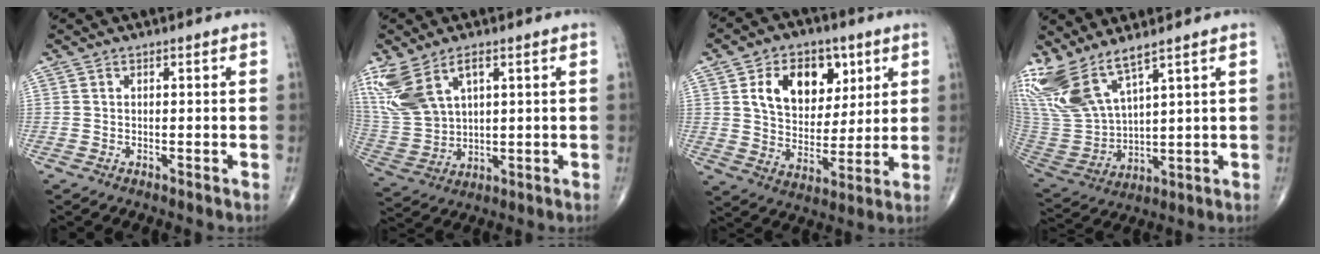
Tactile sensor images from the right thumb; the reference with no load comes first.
{"total": 12.4, "force": [6.1, 6.6, 8.6], "torque": [-0.190, -0.012, 0.140]}
{"total": 15.0, "force": [5.6, 10.4, 9.3], "torque": [-0.100, -0.019, 0.100]}
{"total": 13.9, "force": [9.8, 4.1, 9.0], "torque": [-0.194, -0.047, 0.217]}